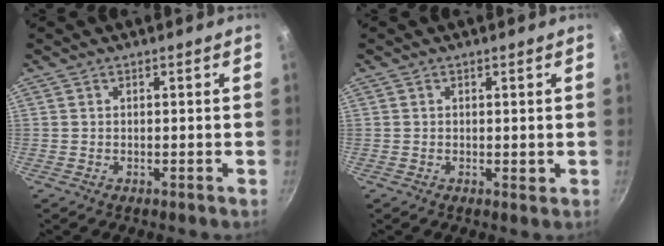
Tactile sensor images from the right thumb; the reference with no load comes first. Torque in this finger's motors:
{"motor_torque": [0.01, 0.51, -0.20, 0.08, 0.02]}